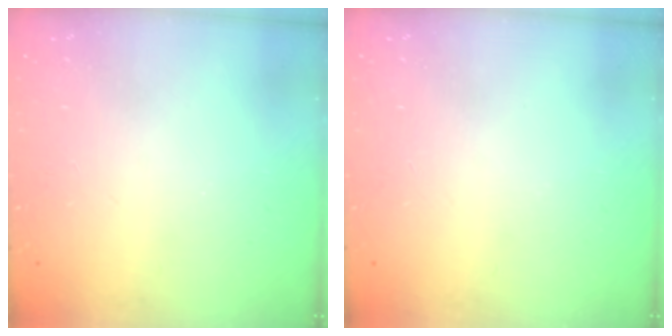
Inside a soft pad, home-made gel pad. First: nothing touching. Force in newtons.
{"total": 0.0}